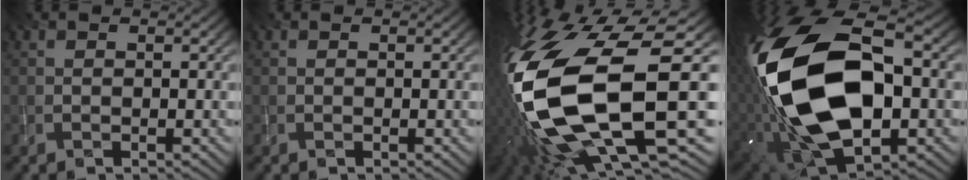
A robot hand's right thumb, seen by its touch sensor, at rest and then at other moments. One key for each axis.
{"total": 0.0}
{"total": 20.9, "fx": -3.2, "fy": 8.6, "fz": 18.7, "tx": -0.416, "ty": -0.070, "tz": -0.029}
{"total": 21.7, "fx": -0.2, "fy": 12.9, "fz": 17.4, "tx": -0.389, "ty": -0.048, "tz": 0.015}